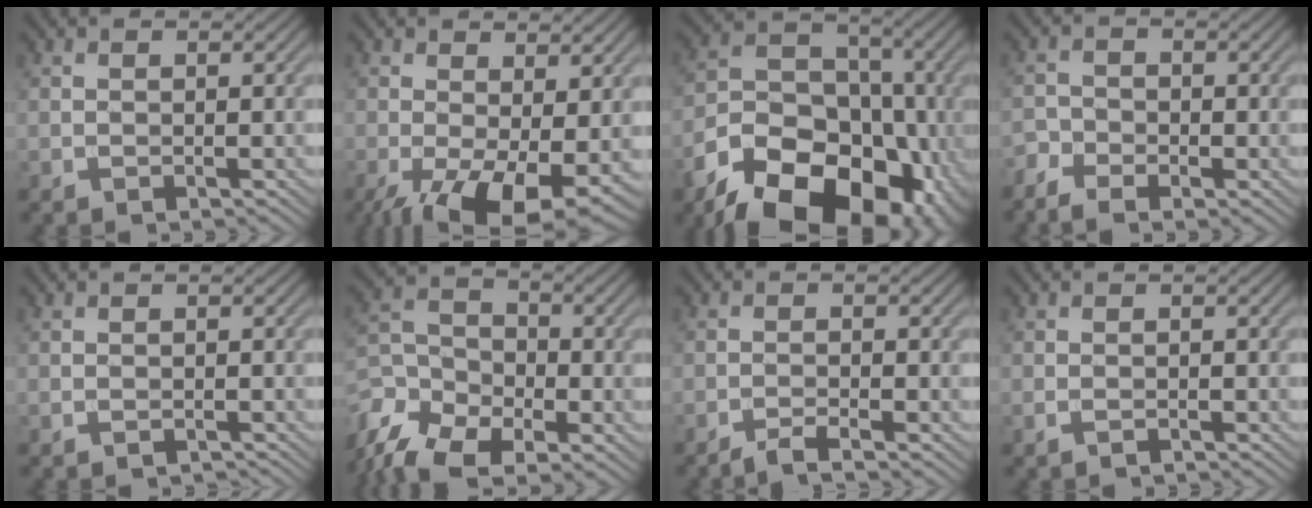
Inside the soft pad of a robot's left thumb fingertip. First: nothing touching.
{"total": 11.3, "force": [-3.8, 5.1, 9.3], "torque": [-0.166, -0.022, -0.055]}
{"total": 19.8, "force": [-10.8, 12.7, 10.7], "torque": [-0.179, -0.034, -0.176]}
{"total": 3.7, "force": [-2.7, 1.9, 1.8], "torque": [-0.038, -0.006, -0.059]}
{"total": 0.7, "force": [-0.5, 0.3, 0.3], "torque": [-0.005, -0.003, -0.008]}
{"total": 12.7, "force": [-8.5, 7.0, 6.4], "torque": [-0.154, -0.036, -0.152]}
{"total": 2.1, "force": [-1.6, 0.1, 1.3], "torque": [-0.019, 0.005, -0.040]}
{"total": 0.9, "force": [-0.7, 0.3, 0.5], "torque": [-0.011, -0.001, -0.013]}